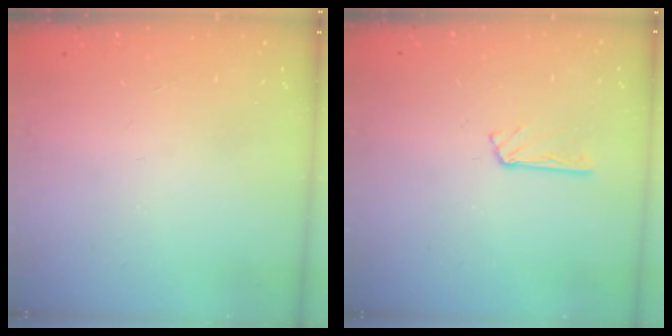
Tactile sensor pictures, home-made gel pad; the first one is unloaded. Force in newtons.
{"total": 3.7, "press": 3.7, "slide": 0.4}